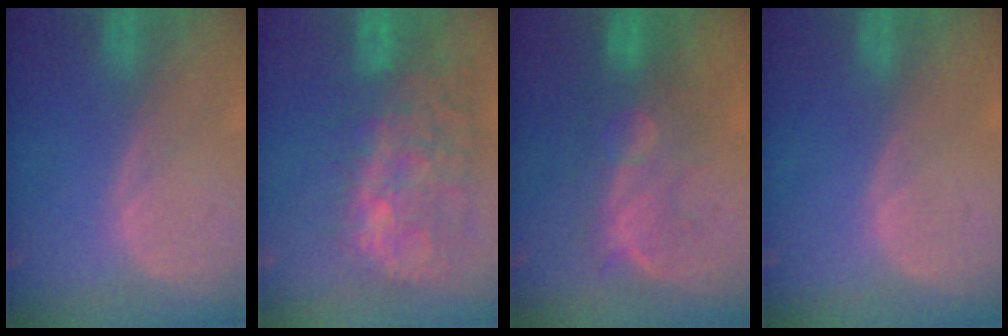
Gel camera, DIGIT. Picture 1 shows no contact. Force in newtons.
{"total": 12.0, "press": 11.1, "slide": 4.7}
{"total": 7.9, "press": 7.8, "slide": 1.3}
{"total": 0.0}